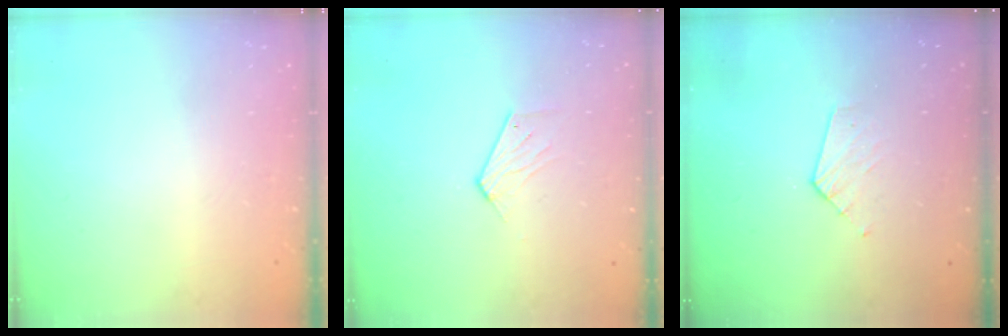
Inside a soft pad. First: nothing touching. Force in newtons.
{"total": 4.9, "press": 4.9, "slide": 0.3}
{"total": 3.6, "press": 3.6, "slide": 0.3}